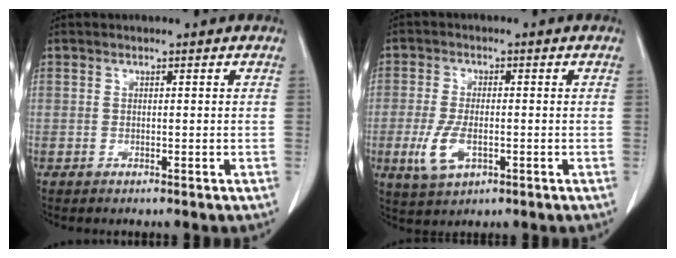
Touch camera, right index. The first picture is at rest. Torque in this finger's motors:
{"motor_torque": [-0.02, -0.15, -0.40, -0.17]}